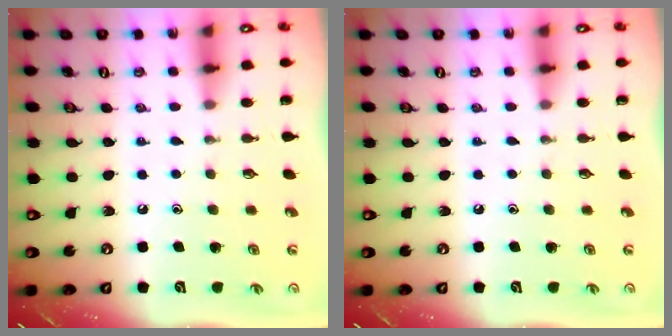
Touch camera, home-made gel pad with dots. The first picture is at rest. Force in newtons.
{"total": 0.0}